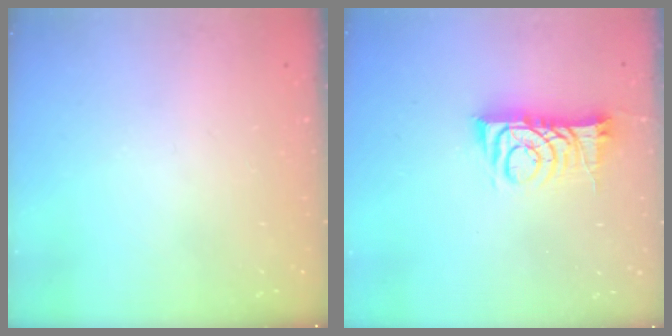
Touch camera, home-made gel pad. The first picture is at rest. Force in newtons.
{"total": 10.3, "press": 10.3, "slide": 0.6}